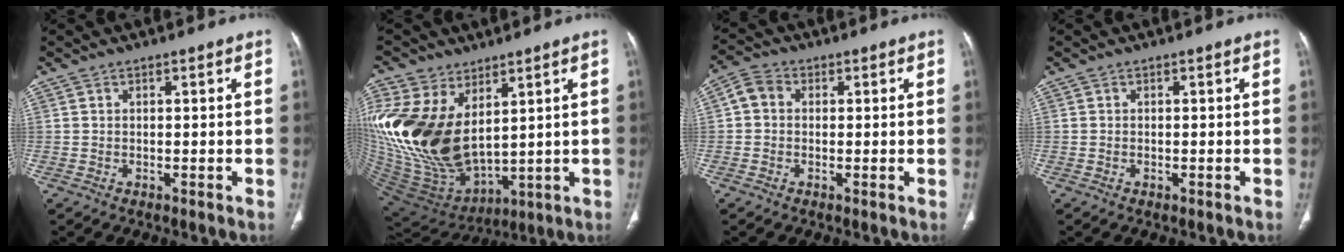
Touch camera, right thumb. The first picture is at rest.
{"total": 21.7, "force": [5.7, 13.3, 16.2], "torque": [-0.345, -0.040, 0.134]}
{"total": 4.0, "force": [0.2, 3.3, 2.2], "torque": [-0.036, 0.013, -0.004]}
{"total": 0.0}